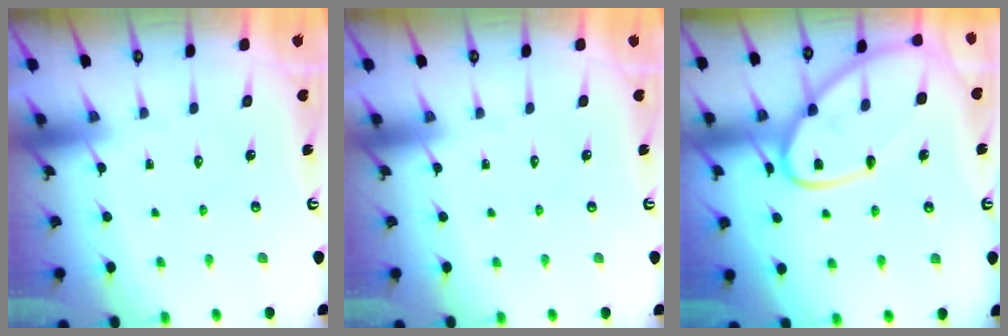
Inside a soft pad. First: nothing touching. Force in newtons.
{"total": 0.0}
{"total": 17.6, "press": 17.6, "slide": 1.6}